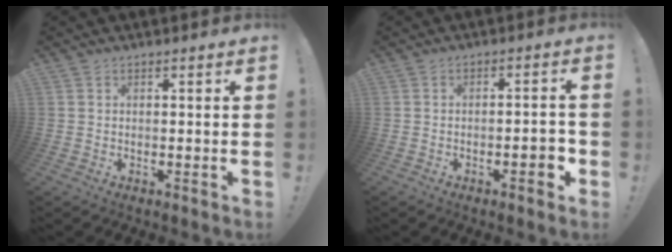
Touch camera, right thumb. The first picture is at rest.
{"total": 5.0, "force": [-2.2, 1.6, 4.2], "torque": [-0.049, 0.007, -0.036]}